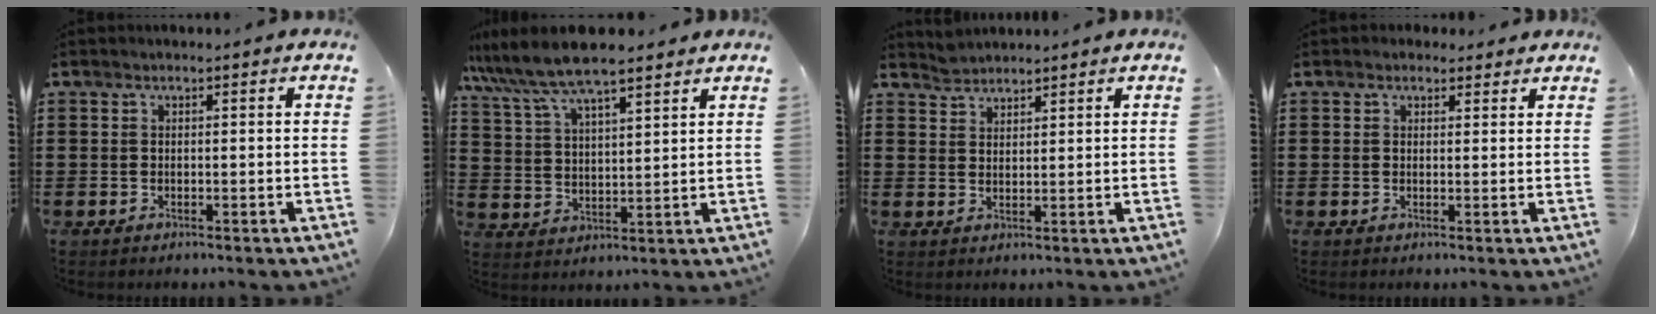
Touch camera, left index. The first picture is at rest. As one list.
[{"total": 7.8, "force": [6.7, 1.3, 3.9], "torque": [-0.099, -0.018, 0.119]}, {"total": 1.9, "force": [1.9, 0.1, -0.4], "torque": [0.001, 0.003, 0.039]}, {"total": 1.6, "force": [1.3, 0.9, 0.3], "torque": [-0.002, 0.003, 0.023]}]